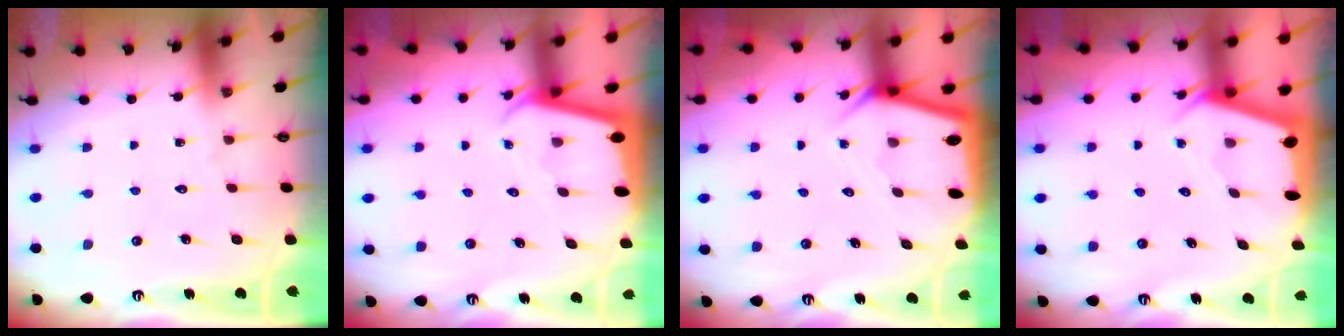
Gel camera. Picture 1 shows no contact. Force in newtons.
{"total": 2.1, "press": 2.1, "slide": 0.1}
{"total": 3.3, "press": 3.3, "slide": 0.2}
{"total": 2.5, "press": 2.5, "slide": 0.3}